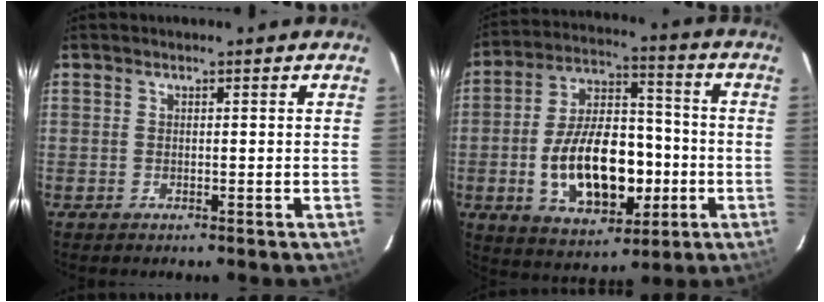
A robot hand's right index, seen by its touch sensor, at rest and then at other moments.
{"total": 18.2, "force": [-4.1, 10.0, 14.7], "torque": [-0.281, 0.015, -0.050]}